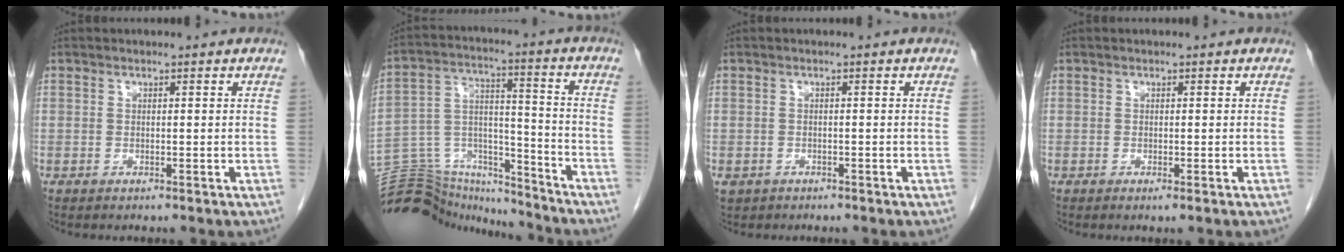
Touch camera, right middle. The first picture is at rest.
{"total": 19.5, "force": [-18.6, 4.8, 3.3], "torque": [-0.084, 0.047, -0.294]}
{"total": 2.6, "force": [-1.7, 1.9, 0.4], "torque": [-0.010, 0.001, -0.027]}
{"total": 0.5, "force": [-0.2, -0.1, 0.5], "torque": [-0.009, -0.001, -0.002]}